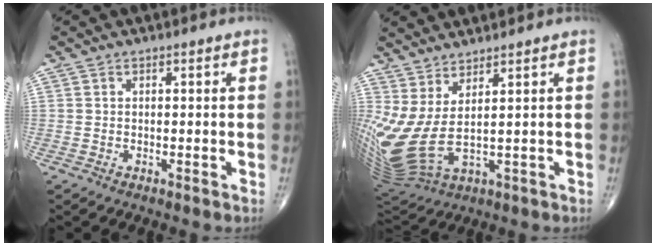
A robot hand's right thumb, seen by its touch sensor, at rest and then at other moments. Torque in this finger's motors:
{"motor_torque": [-0.70, 1.37, 1.52, 0.42, 0.53]}